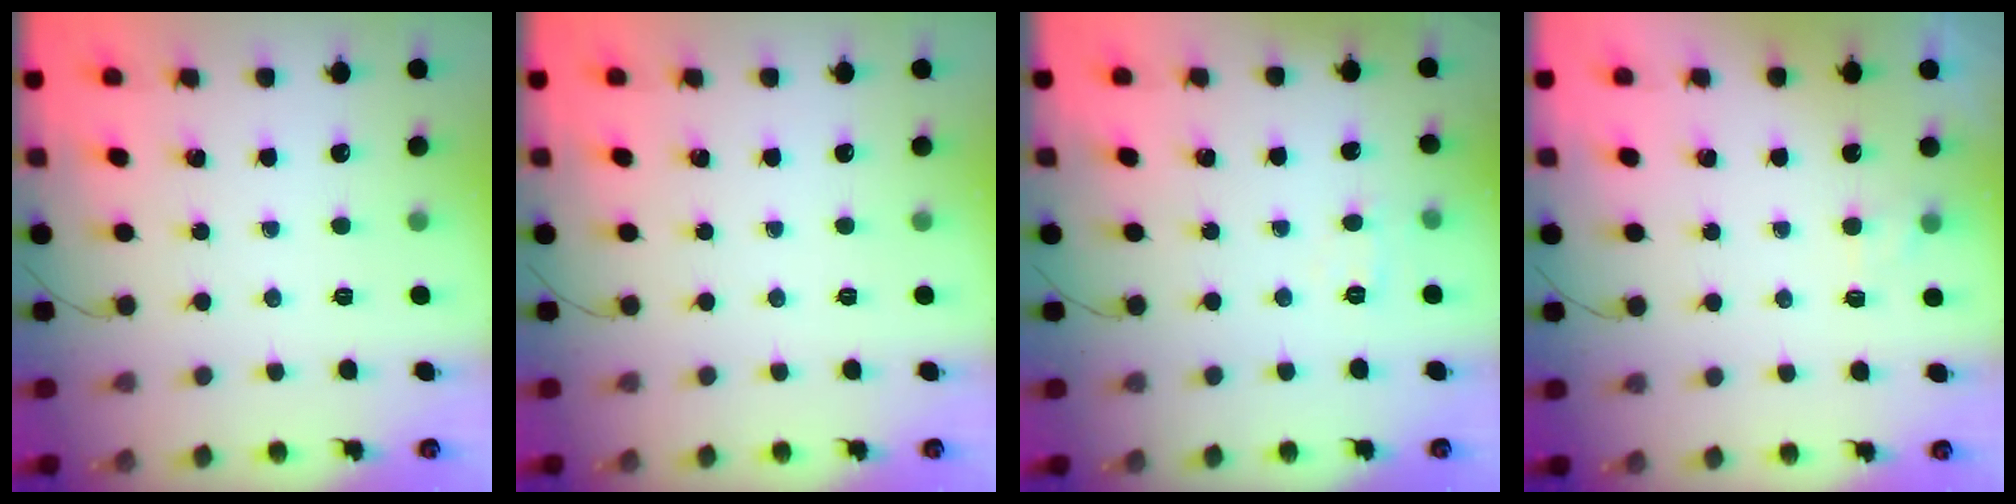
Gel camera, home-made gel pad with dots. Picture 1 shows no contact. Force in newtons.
{"total": 0.0}
{"total": 5.0, "press": 4.8, "slide": 1.1}
{"total": 1.9, "press": 1.4, "slide": 1.2}